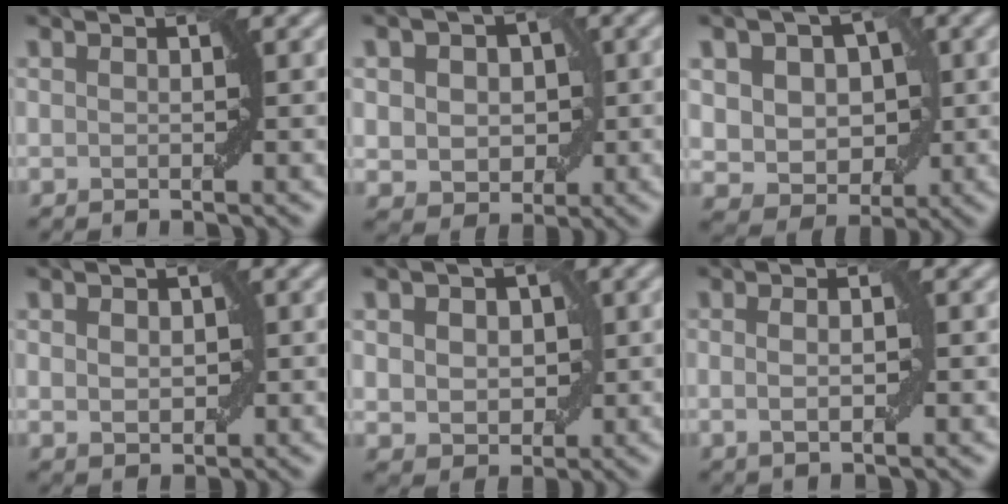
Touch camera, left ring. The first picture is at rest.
{"total": 6.0, "force": [0.9, 4.6, 3.7], "torque": [-0.036, 0.022, -0.005]}
{"total": 6.1, "force": [0.8, 4.7, 3.9], "torque": [-0.046, 0.003, 0.005]}
{"total": 2.0, "force": [0.2, 1.5, 1.4], "torque": [-0.020, 0.001, 0.006]}
{"total": 5.4, "force": [1.0, 4.0, 3.4], "torque": [-0.039, 0.017, 0.001]}
{"total": 2.4, "force": [0.1, 0.8, 2.3], "torque": [-0.030, -0.001, -0.002]}